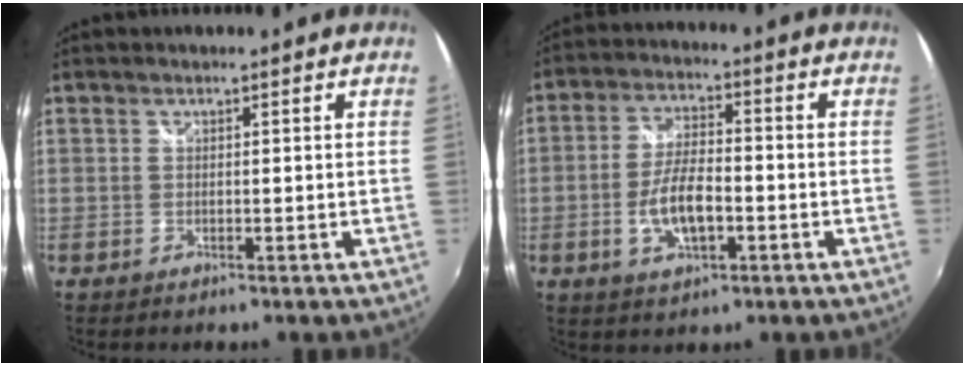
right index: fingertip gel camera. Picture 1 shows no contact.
{"total": 8.4, "force": [-2.5, 3.3, 7.3], "torque": [-0.146, 0.001, -0.044]}